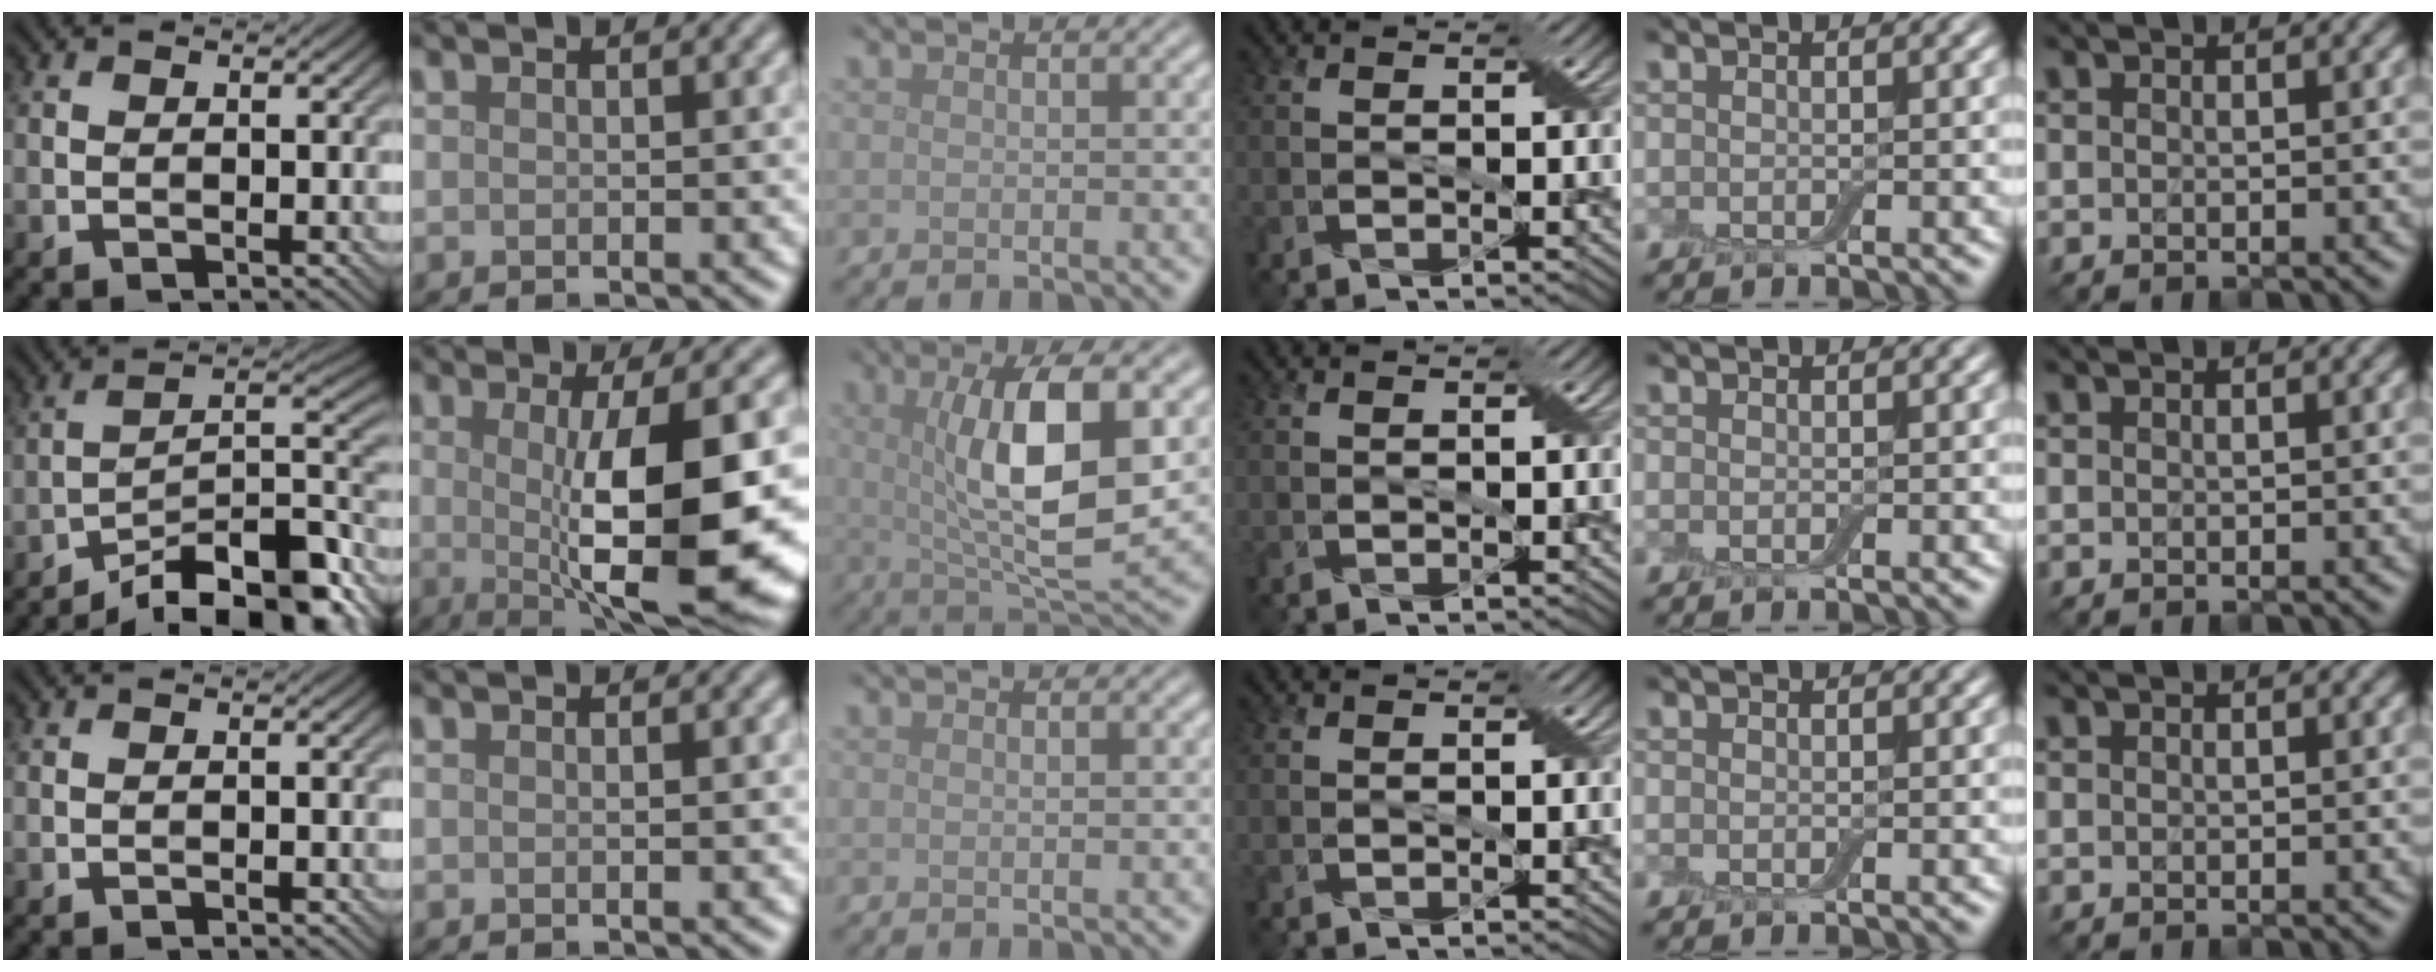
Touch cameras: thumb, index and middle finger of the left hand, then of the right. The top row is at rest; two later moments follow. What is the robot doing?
{"motion": "extract", "object": "backpack"}